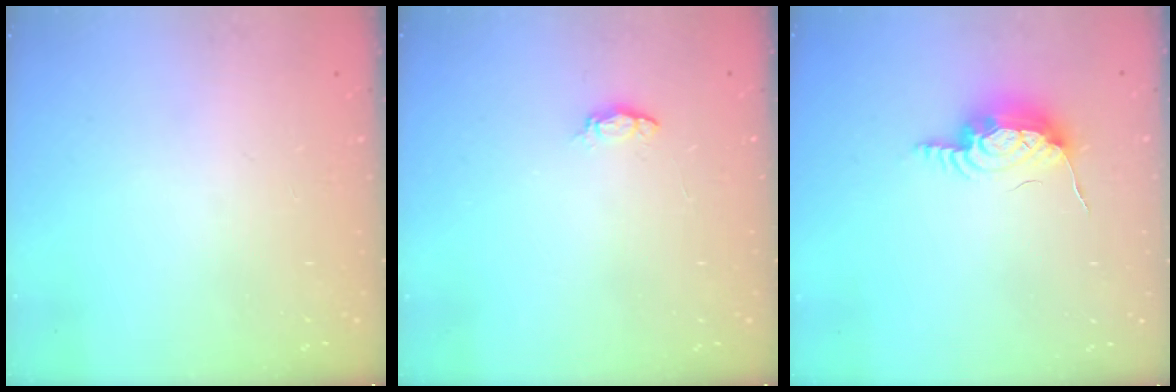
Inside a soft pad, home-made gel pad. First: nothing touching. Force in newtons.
{"total": 2.5, "press": 2.5, "slide": 0.4}
{"total": 9.9, "press": 9.9, "slide": 1.0}